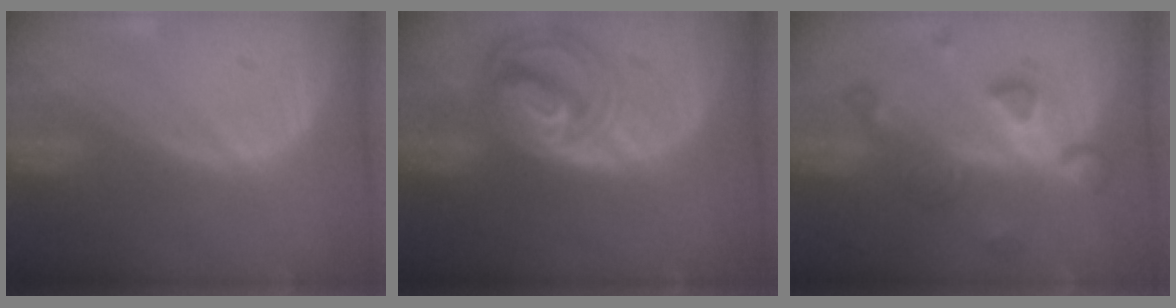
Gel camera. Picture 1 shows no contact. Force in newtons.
{"total": 8.6, "press": 7.4, "slide": 4.4}
{"total": 7.7, "press": 6.7, "slide": 3.7}